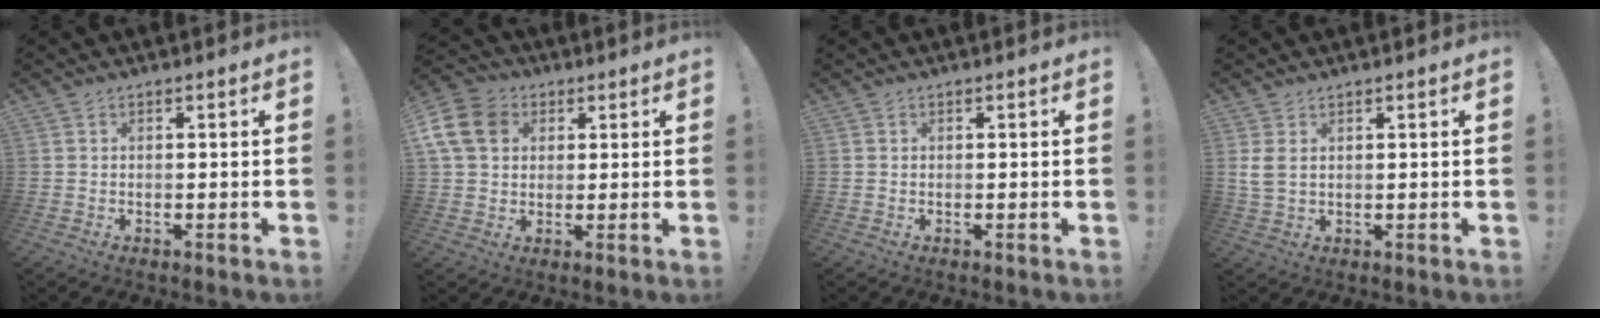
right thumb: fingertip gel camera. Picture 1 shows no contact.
{"total": 12.8, "force": [3.9, 10.3, 6.6], "torque": [-0.121, -0.009, 0.078]}
{"total": 0.0}
{"total": 3.8, "force": [1.5, 2.3, 2.6], "torque": [-0.048, -0.004, 0.029]}